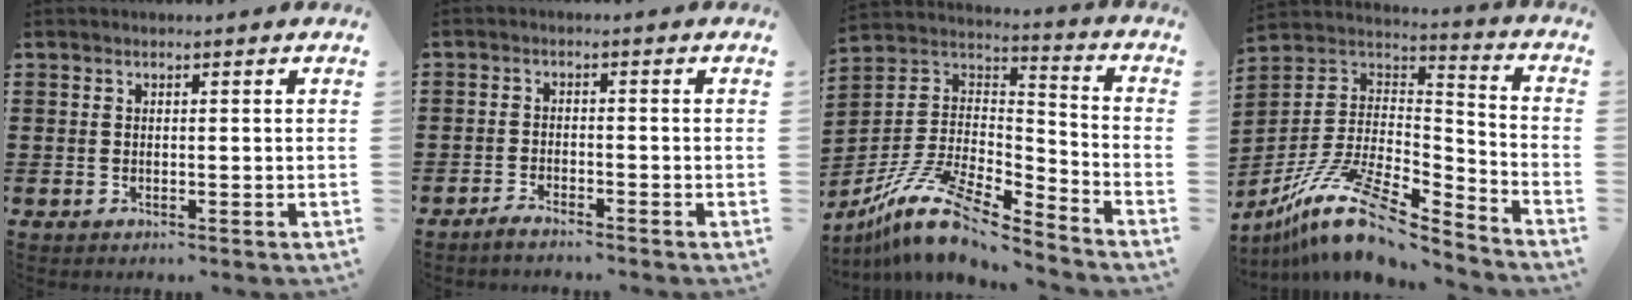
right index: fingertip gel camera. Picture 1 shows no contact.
{"total": 1.9, "force": [-1.9, 0.0, 0.3], "torque": [-0.008, 0.003, -0.038]}
{"total": 12.8, "force": [-9.8, 3.2, 7.6], "torque": [-0.166, 0.021, -0.194]}
{"total": 14.4, "force": [-10.2, 4.5, 9.2], "torque": [-0.189, 0.030, -0.192]}